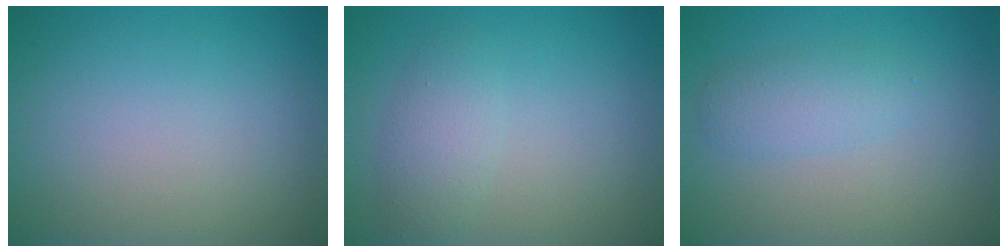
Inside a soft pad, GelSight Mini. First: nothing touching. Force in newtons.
{"total": 2.4, "press": 2.4, "slide": 0.1}
{"total": 2.2, "press": 2.2, "slide": 0.0}